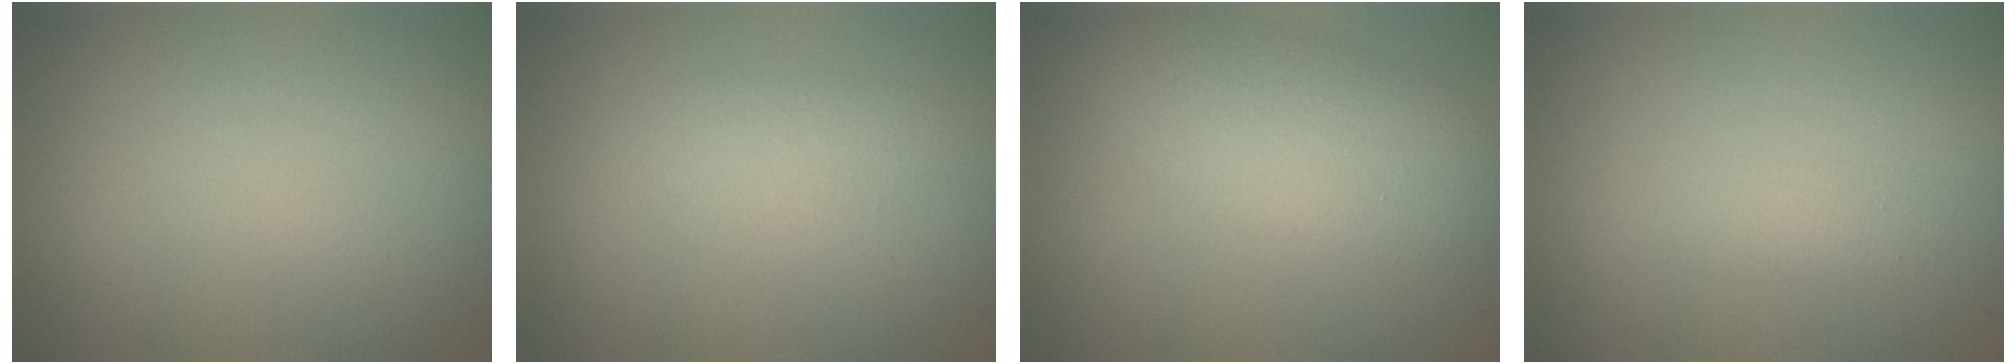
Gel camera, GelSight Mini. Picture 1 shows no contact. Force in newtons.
{"total": 1.6, "press": 1.6, "slide": 0.2}
{"total": 5.1, "press": 5.1, "slide": 0.4}
{"total": 0.9, "press": 0.9, "slide": 0.0}